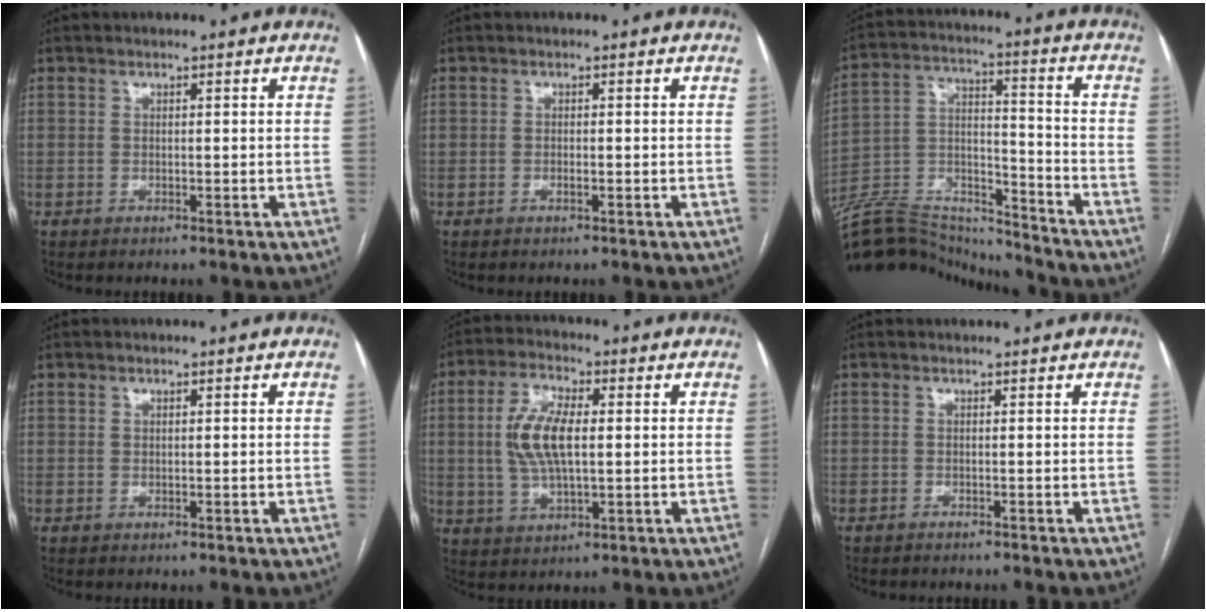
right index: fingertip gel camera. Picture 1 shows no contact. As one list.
[{"total": 0.7, "force": [-0.4, 0.2, 0.6], "torque": [-0.014, 0.000, -0.006]}, {"total": 18.3, "force": [-17.8, 2.1, 3.4], "torque": [-0.068, 0.040, -0.298]}, {"total": 0.0}, {"total": 9.2, "force": [0.9, 3.4, 8.5], "torque": [-0.185, 0.009, 0.019]}, {"total": 0.6, "force": [0.1, 0.3, 0.6], "torque": [-0.020, 0.015, 0.001]}]